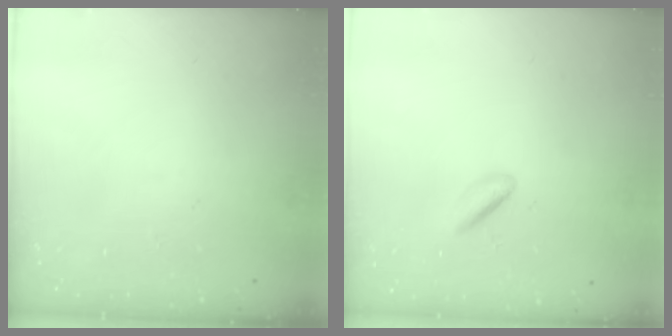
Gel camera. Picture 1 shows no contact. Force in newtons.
{"total": 2.1, "press": 1.9, "slide": 0.9}